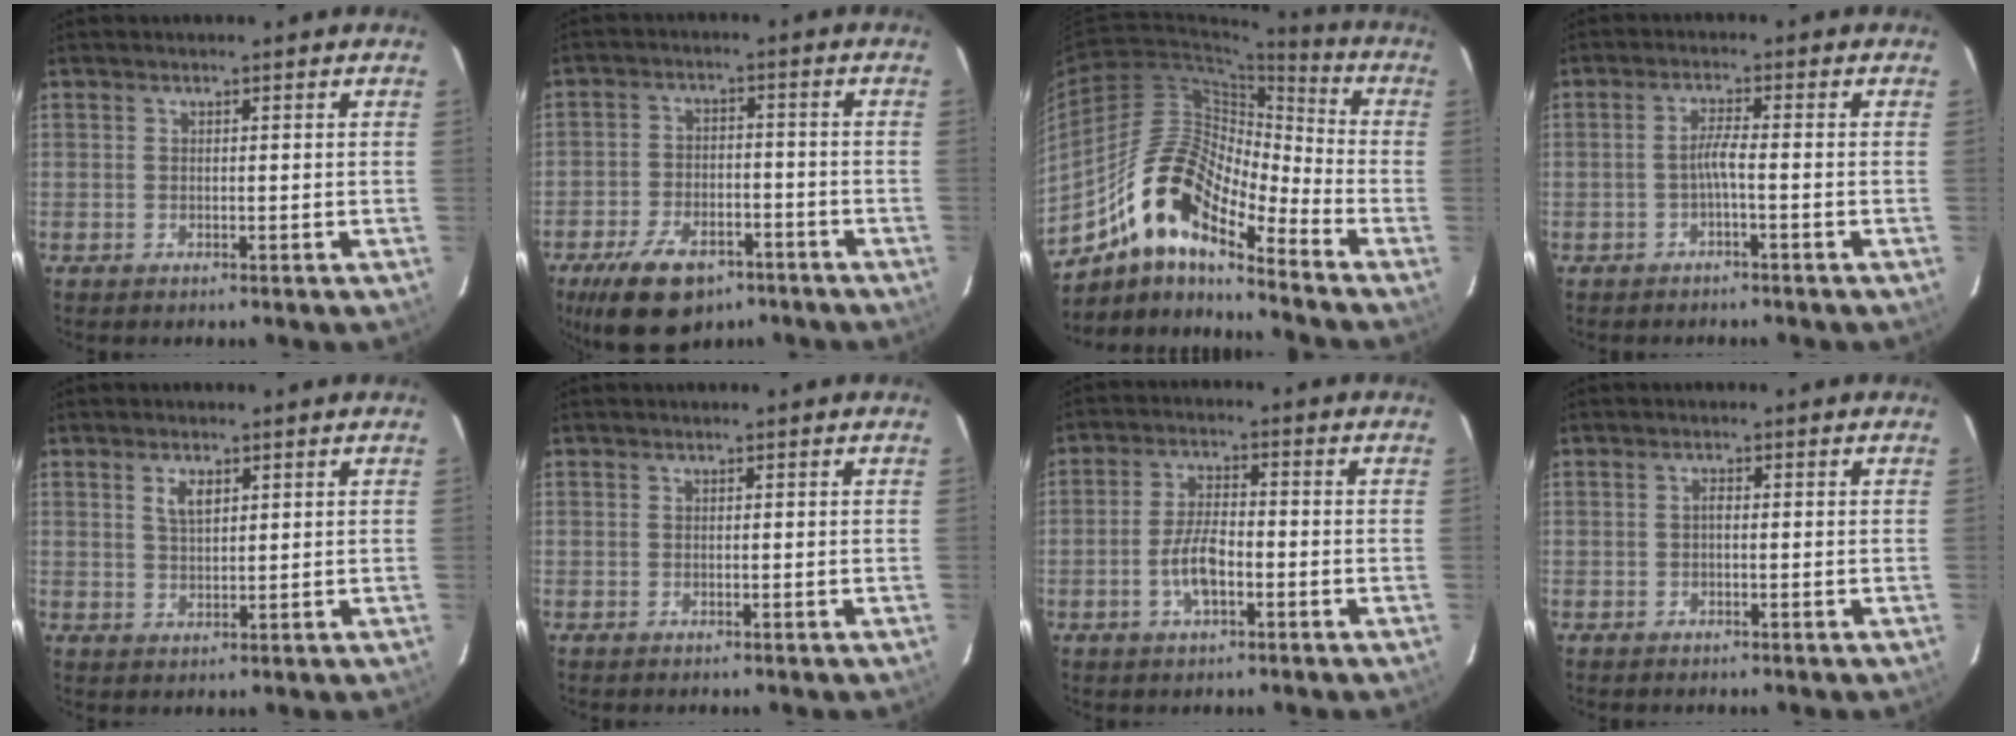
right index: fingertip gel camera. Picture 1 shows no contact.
{"total": 13.2, "force": [-8.5, 6.9, 7.3], "torque": [-0.161, -0.007, -0.136]}
{"total": 16.0, "force": [-11.1, 4.7, 10.5], "torque": [-0.183, 0.004, -0.222]}
{"total": 2.5, "force": [-1.2, -0.3, 2.1], "torque": [-0.043, 0.003, -0.023]}
{"total": 3.3, "force": [1.6, 1.6, 2.5], "torque": [-0.046, 0.002, 0.030]}
{"total": 0.0}
{"total": 6.2, "force": [-2.3, 2.4, 5.3], "torque": [-0.109, 0.005, -0.043]}
{"total": 0.7, "force": [-0.2, 0.3, 0.6], "torque": [-0.011, 0.006, -0.004]}